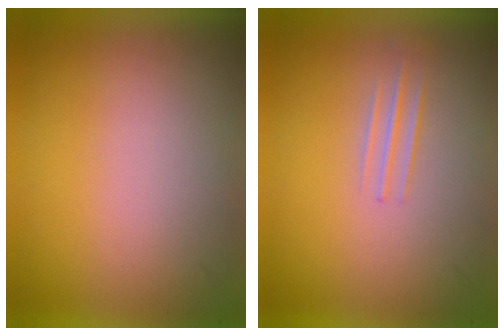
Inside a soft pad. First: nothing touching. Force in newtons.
{"total": 1.4}